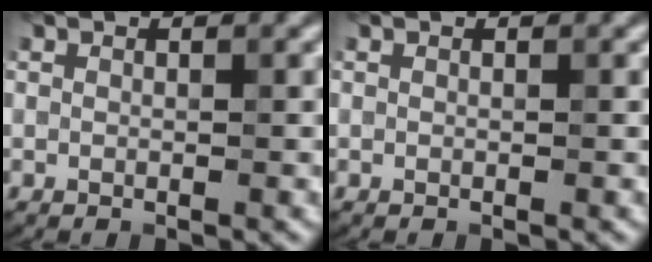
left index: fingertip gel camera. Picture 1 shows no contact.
{"total": 0.0}